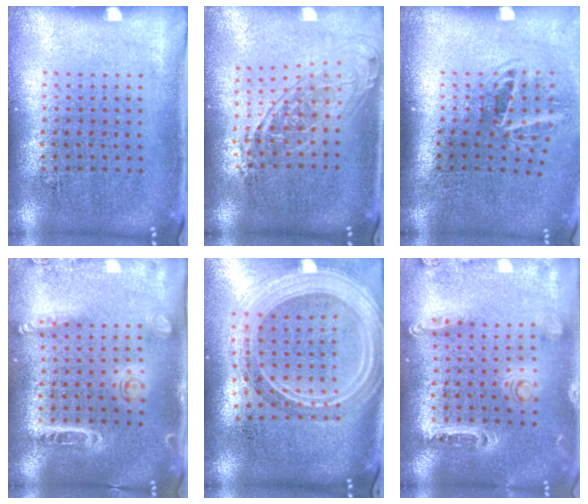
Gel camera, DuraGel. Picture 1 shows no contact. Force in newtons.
{"total": 1.6, "press": 1.3, "slide": 0.9}
{"total": 2.0, "press": 1.3, "slide": 1.6}
{"total": 1.5, "press": 1.4, "slide": 0.6}
{"total": 2.7, "press": 2.2, "slide": 1.6}
{"total": 1.3, "press": 1.3, "slide": 0.2}